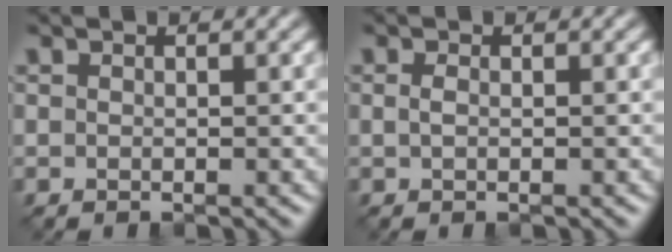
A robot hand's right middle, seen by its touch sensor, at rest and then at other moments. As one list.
[{"total": 0.6, "force": [0.1, 0.2, 0.5], "torque": [-0.015, 0.005, 0.003]}]